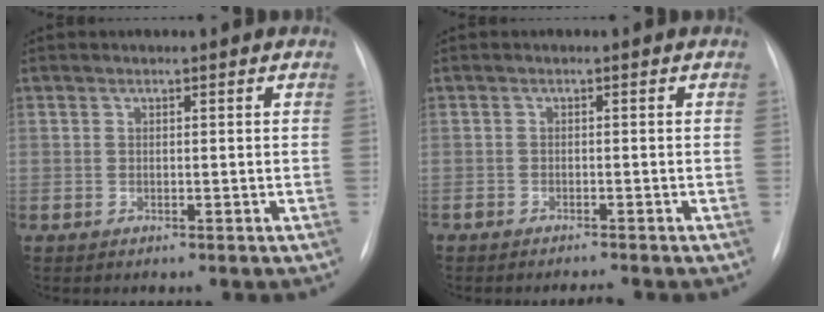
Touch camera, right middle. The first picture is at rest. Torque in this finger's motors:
{"motor_torque": [-0.04, 0.04, 0.00, 0.00]}